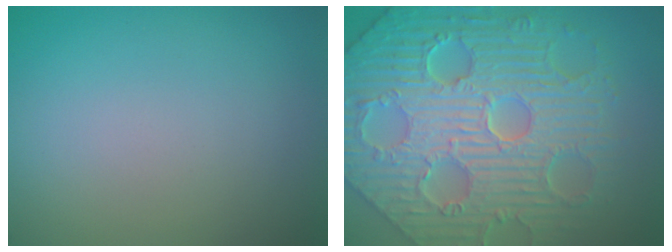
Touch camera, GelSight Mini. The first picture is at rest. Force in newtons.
{"total": 10.1, "press": 7.9, "slide": 6.2}